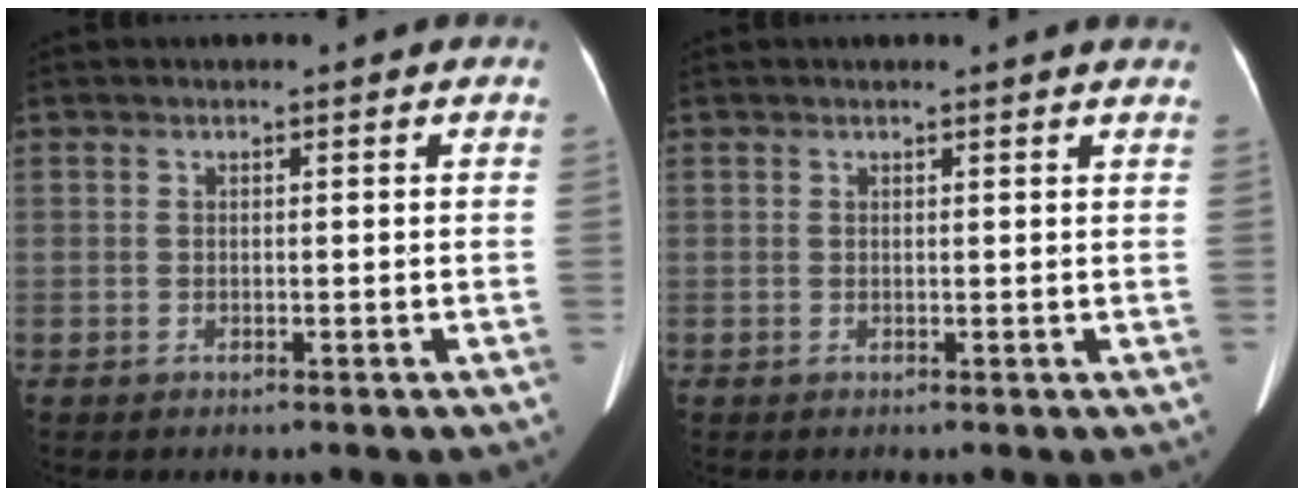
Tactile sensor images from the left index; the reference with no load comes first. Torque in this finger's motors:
{"motor_torque": [0.04, -0.07, -0.12, 0.01]}